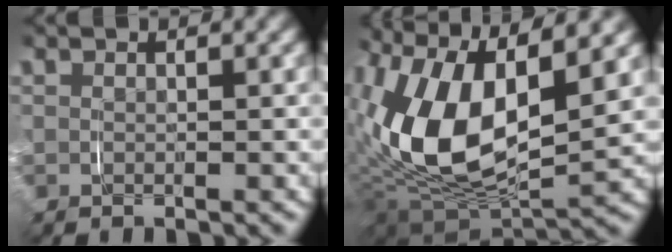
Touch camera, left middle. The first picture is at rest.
{"total": 11.6, "force": [0.7, 6.8, 9.4], "torque": [-0.206, -0.011, 0.010]}